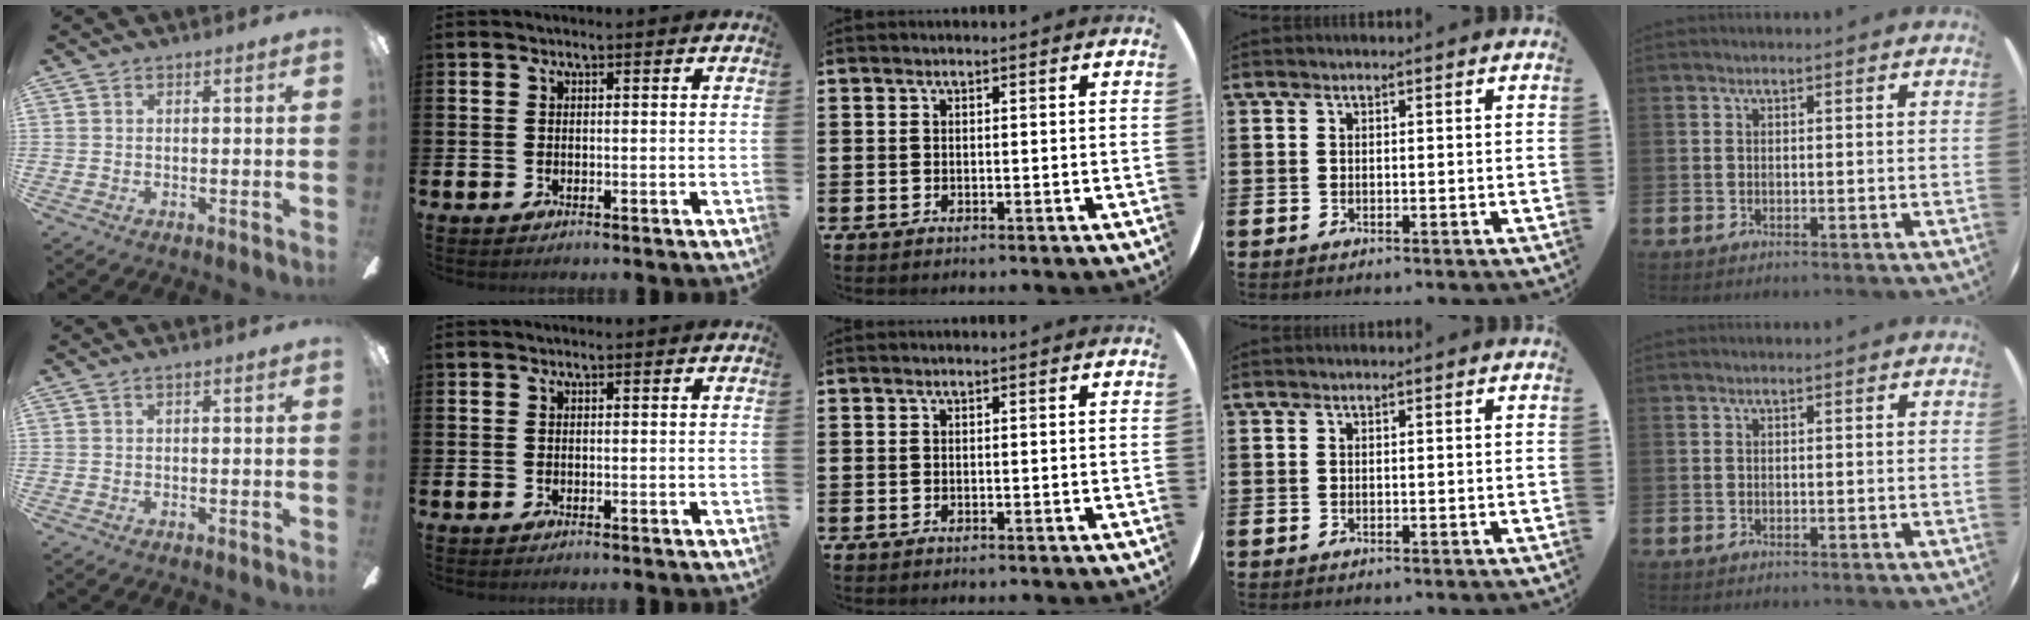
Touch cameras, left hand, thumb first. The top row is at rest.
{}